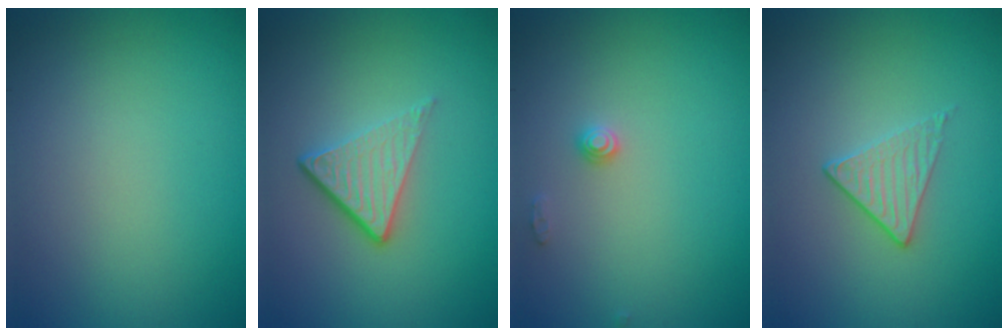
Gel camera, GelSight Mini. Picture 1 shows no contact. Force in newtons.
{"total": 4.1, "press": 2.6, "slide": 3.2}
{"total": 1.0, "press": 1.0, "slide": 0.1}
{"total": 1.7, "press": 1.4, "slide": 1.0}